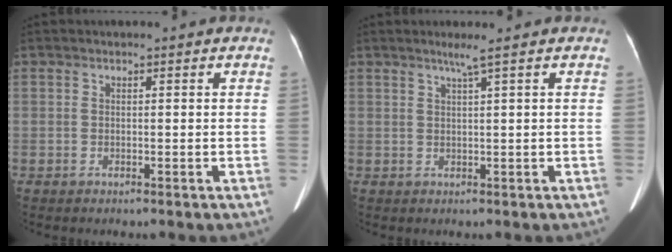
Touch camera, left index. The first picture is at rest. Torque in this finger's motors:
{"motor_torque": [0.22, -0.34, 0.06, 0.05]}